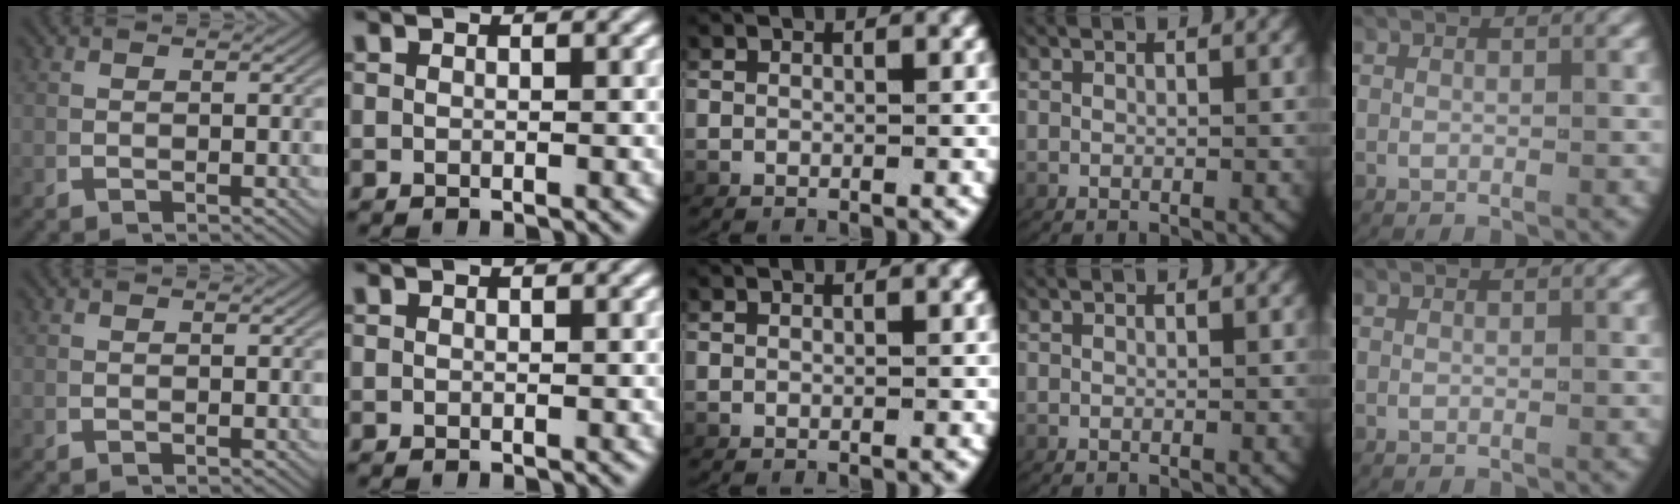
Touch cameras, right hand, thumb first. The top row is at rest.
{}